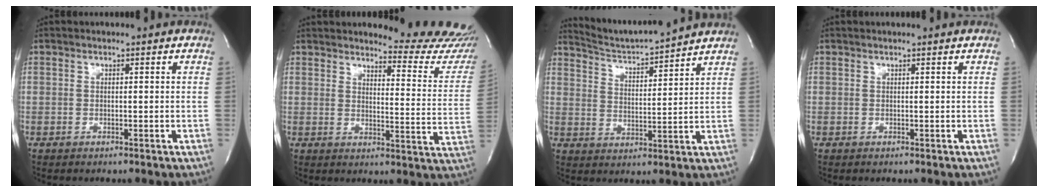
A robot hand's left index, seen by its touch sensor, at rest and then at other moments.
{"total": 15.6, "force": [15.1, 1.5, 3.9], "torque": [-0.031, -0.115, 0.153]}
{"total": 10.0, "force": [9.7, -0.9, 2.2], "torque": [-0.051, 0.004, 0.162]}
{"total": 1.4, "force": [1.3, -0.1, 0.4], "torque": [-0.010, 0.009, 0.016]}